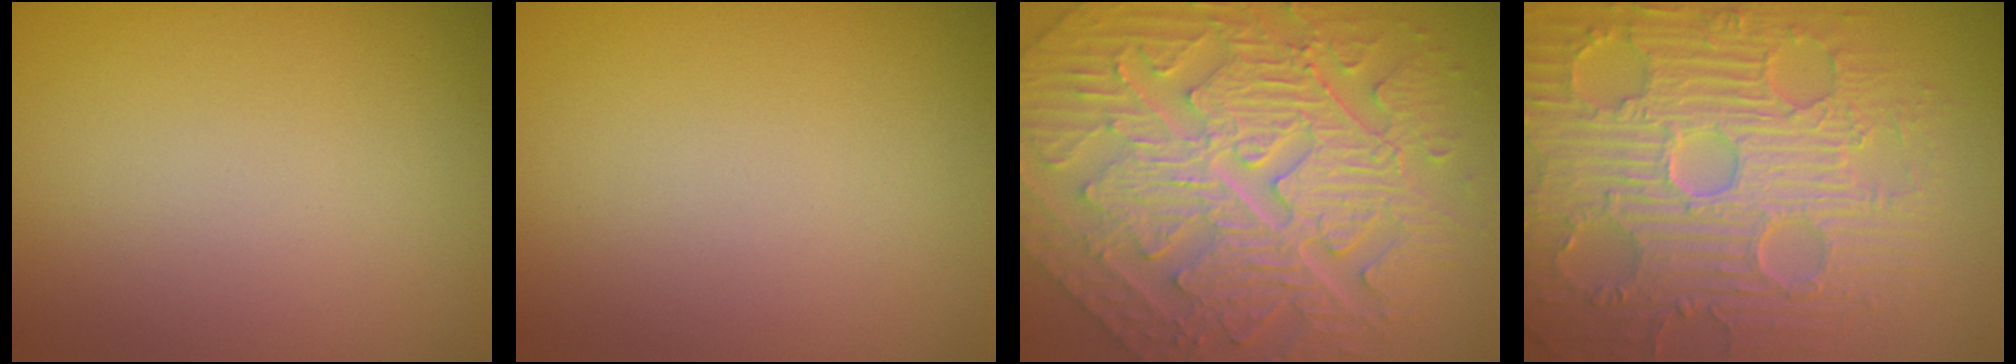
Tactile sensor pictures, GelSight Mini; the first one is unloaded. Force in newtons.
{"total": 0.0}
{"total": 11.5, "press": 7.8, "slide": 8.5}
{"total": 9.4, "press": 6.8, "slide": 6.4}